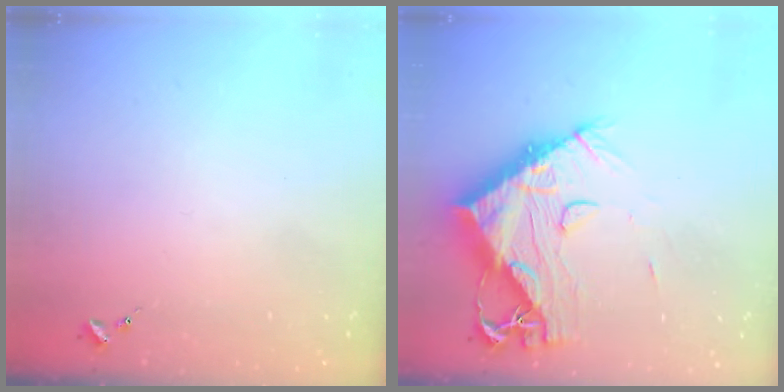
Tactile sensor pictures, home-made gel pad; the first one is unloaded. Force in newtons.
{"total": 18.4, "press": 18.3, "slide": 1.6}